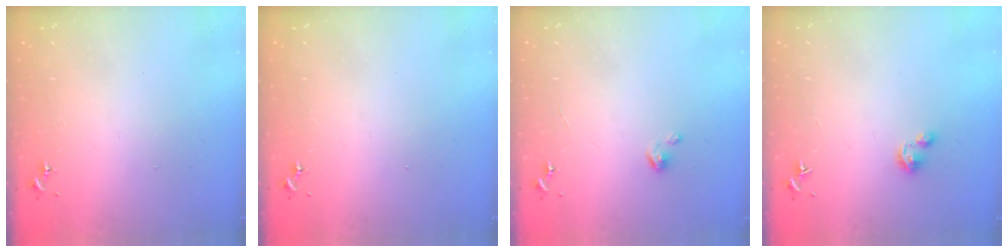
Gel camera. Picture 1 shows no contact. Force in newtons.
{"total": 0.0}
{"total": 2.7, "press": 2.7, "slide": 0.2}
{"total": 2.7, "press": 2.7, "slide": 0.3}